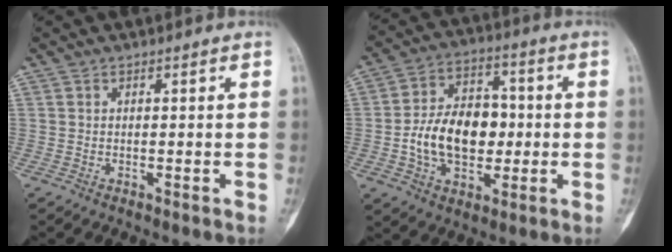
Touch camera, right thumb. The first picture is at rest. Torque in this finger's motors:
{"motor_torque": [1.66, 1.62, 0.48, -0.37, 0.13]}